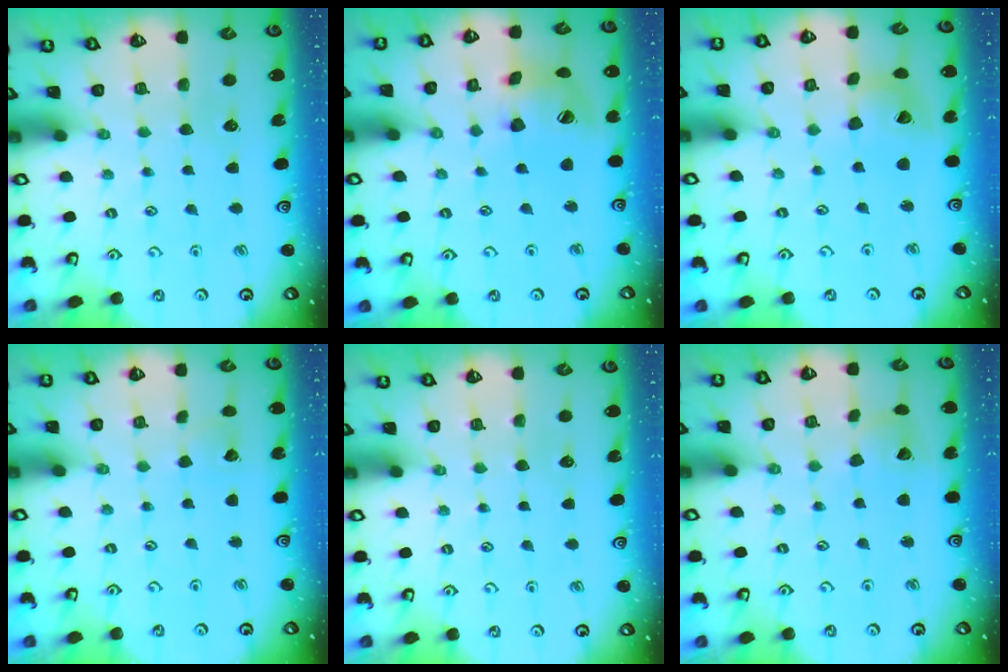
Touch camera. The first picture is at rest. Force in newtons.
{"total": 14.7, "press": 14.6, "slide": 1.8}
{"total": 9.5, "press": 9.5, "slide": 1.1}
{"total": 2.0, "press": 2.0, "slide": 0.1}
{"total": 0.0}
{"total": 4.0, "press": 4.0, "slide": 0.4}